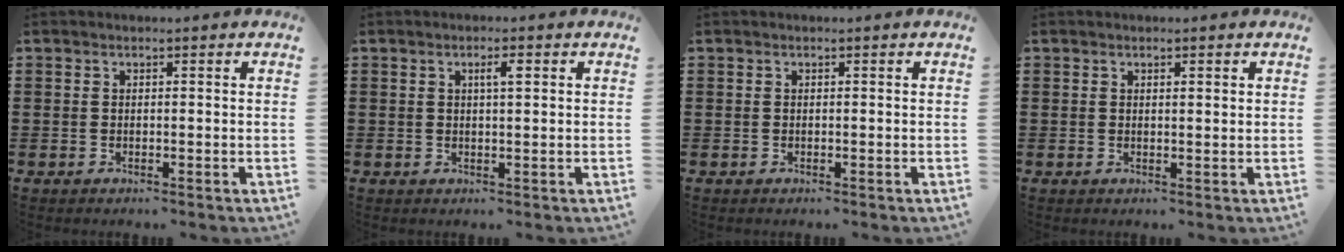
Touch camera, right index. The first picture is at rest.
{"total": 2.1, "force": [0.6, 0.3, 2.0], "torque": [-0.030, 0.002, 0.006]}
{"total": 0.0}
{"total": 0.7, "force": [0.4, 0.0, 0.6], "torque": [-0.011, 0.001, 0.006]}